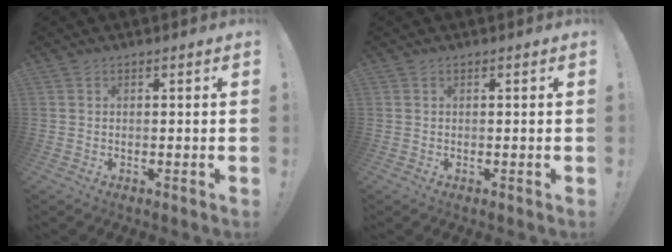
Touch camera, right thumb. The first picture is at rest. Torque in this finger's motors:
{"motor_torque": [-0.10, 0.00, -0.20, 0.02, 0.02]}